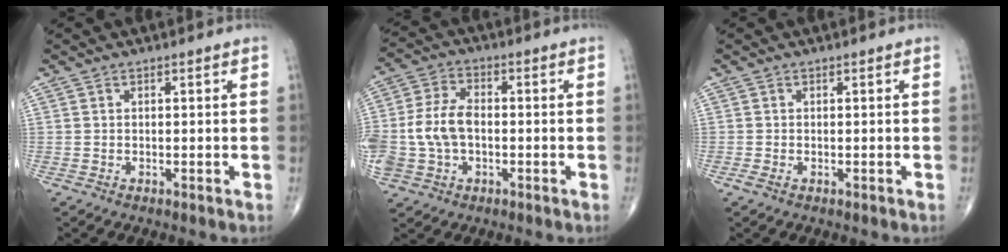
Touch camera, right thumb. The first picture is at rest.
{"total": 10.4, "force": [-1.2, 7.0, 7.7], "torque": [-0.158, 0.023, -0.025]}
{"total": 0.8, "force": [-0.4, 0.4, 0.6], "torque": [-0.019, -0.005, -0.010]}